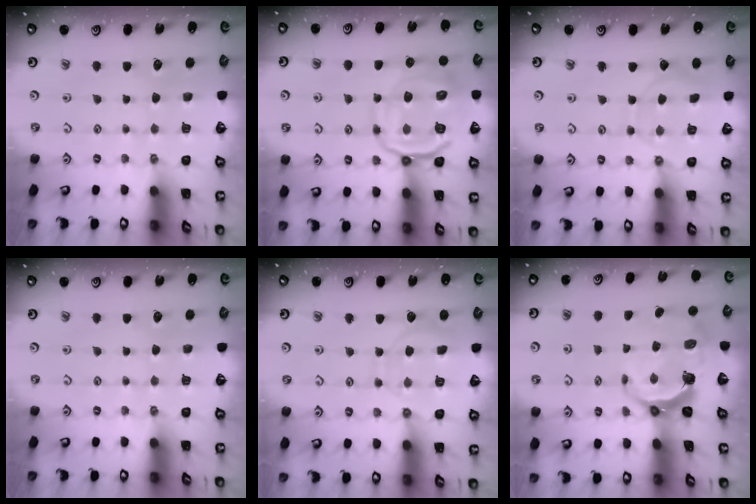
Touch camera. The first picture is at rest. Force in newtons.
{"total": 14.0, "press": 13.9, "slide": 1.6}
{"total": 7.0, "press": 7.0, "slide": 0.8}
{"total": 0.0}
{"total": 9.3, "press": 9.2, "slide": 0.9}
{"total": 7.0, "press": 5.6, "slide": 4.3}